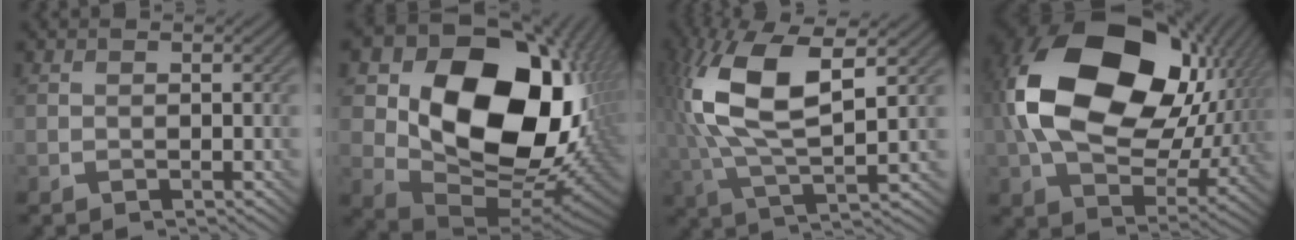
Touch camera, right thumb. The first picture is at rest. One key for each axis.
{"total": 20.6, "fx": 3.7, "fy": 14.9, "fz": 13.8, "tx": -0.244, "ty": -0.048, "tz": 0.105}
{"total": 14.3, "fx": 3.3, "fy": 5.6, "fz": 12.7, "tx": -0.289, "ty": 0.017, "tz": 0.063}
{"total": 22.0, "fx": 4.8, "fy": 15.4, "fz": 14.9, "tx": -0.349, "ty": -0.015, "tz": 0.107}